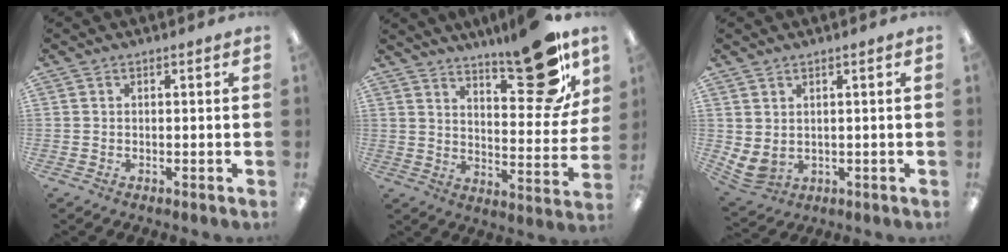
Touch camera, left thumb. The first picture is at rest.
{"total": 19.8, "force": [13.4, 7.1, 12.7], "torque": [-0.156, -0.086, 0.211]}
{"total": 3.4, "force": [1.4, 2.4, 2.0], "torque": [-0.055, -0.007, 0.026]}